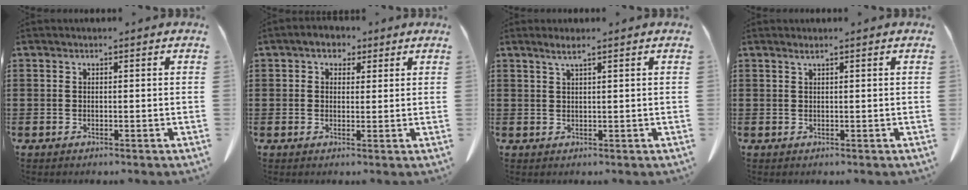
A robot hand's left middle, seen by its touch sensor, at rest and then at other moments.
{"total": 2.5, "force": [1.7, 1.7, 0.8], "torque": [-0.026, 0.012, 0.030]}
{"total": 1.8, "force": [1.2, -0.1, 1.3], "torque": [-0.028, -0.003, 0.022]}
{"total": 0.8, "force": [0.5, -0.1, 0.6], "torque": [-0.011, -0.004, 0.011]}